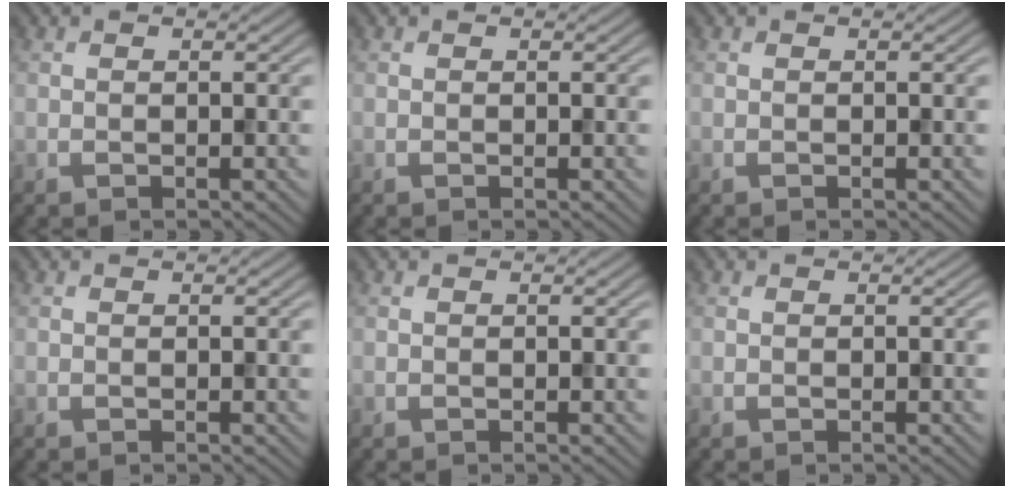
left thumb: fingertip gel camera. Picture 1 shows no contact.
{"total": 0.0}
{"total": 0.0}
{"total": 0.0}
{"total": 0.0}
{"total": 0.0}